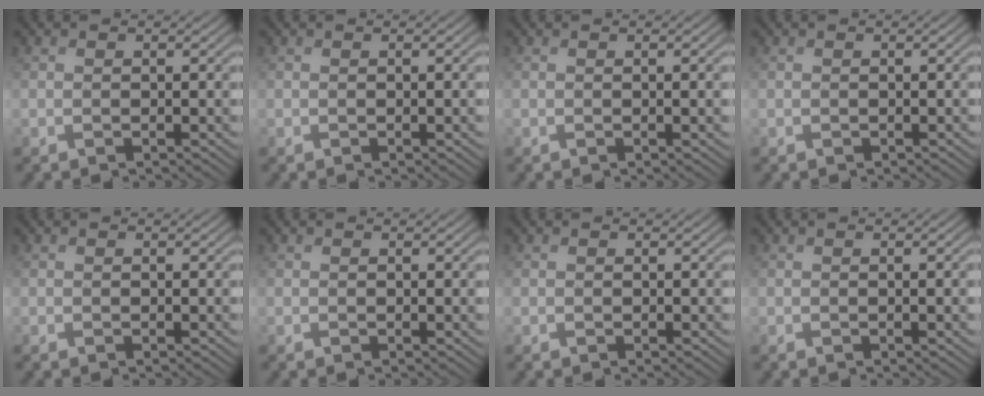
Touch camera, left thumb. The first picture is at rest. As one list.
[{"total": 1.8, "force": [-0.1, 0.3, 1.8], "torque": [-0.024, 0.002, -0.002]}, {"total": 2.7, "force": [0.0, 0.6, 2.6], "torque": [-0.035, 0.005, -0.001]}, {"total": 0.0}, {"total": 0.0}, {"total": 1.0, "force": [0.1, 0.1, 1.0], "torque": [-0.015, 0.002, 0.001]}, {"total": 0.0}, {"total": 2.4, "force": [0.0, 0.5, 2.3], "torque": [-0.030, 0.004, -0.001]}]